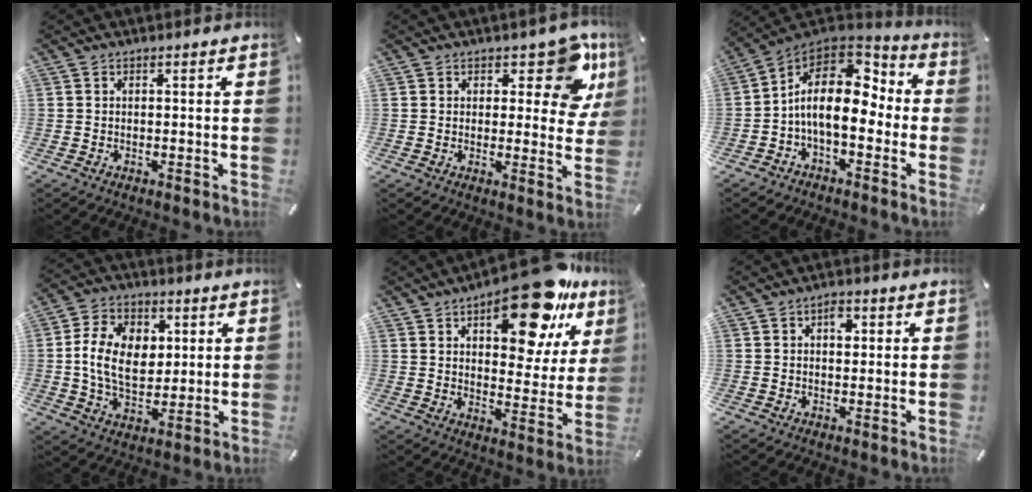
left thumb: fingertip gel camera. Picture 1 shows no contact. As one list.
[{"total": 10.8, "force": [6.3, 5.6, 6.7], "torque": [-0.065, -0.041, 0.105]}, {"total": 14.7, "force": [-0.5, 8.6, 11.9], "torque": [-0.214, -0.004, -0.011]}, {"total": 12.8, "force": [1.4, 9.3, 8.8], "torque": [-0.168, 0.014, 0.026]}, {"total": 20.9, "force": [13.0, 9.3, 13.5], "torque": [-0.179, -0.078, 0.209]}, {"total": 2.9, "force": [0.7, 1.9, 2.0], "torque": [-0.019, 0.000, 0.005]}]